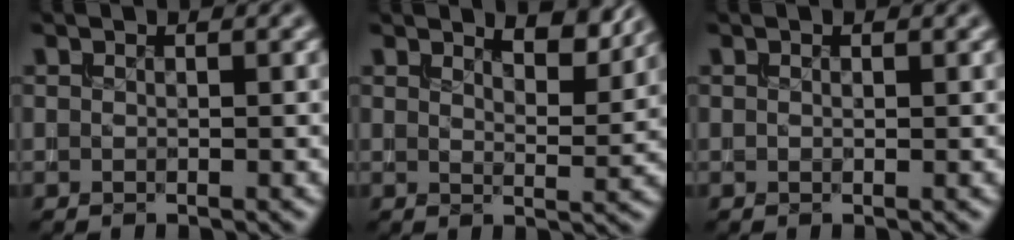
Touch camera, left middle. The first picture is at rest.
{"total": 3.6, "force": [2.9, 0.7, 1.9], "torque": [-0.032, -0.004, 0.038]}
{"total": 0.0}